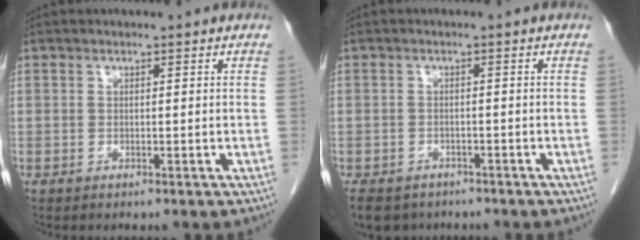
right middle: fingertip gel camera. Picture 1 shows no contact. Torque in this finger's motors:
{"motor_torque": [0.41, -0.26, 0.08, 0.04]}